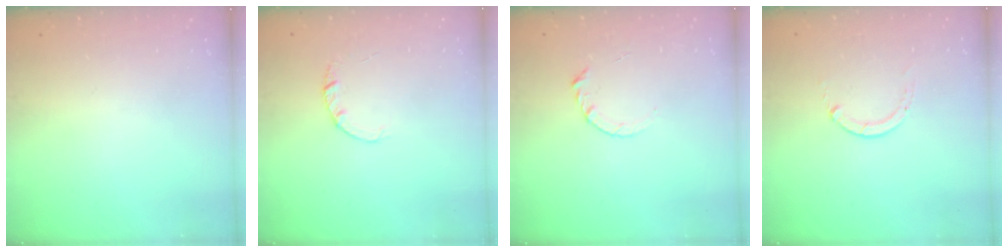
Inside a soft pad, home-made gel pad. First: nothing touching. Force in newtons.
{"total": 1.4, "press": 1.4, "slide": 0.2}
{"total": 3.7, "press": 3.6, "slide": 0.4}
{"total": 0.0}